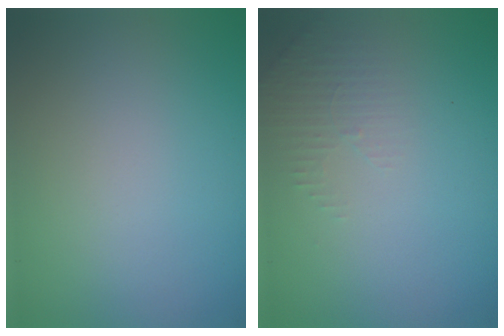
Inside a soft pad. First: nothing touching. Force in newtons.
{"total": 1.5, "press": 1.5, "slide": 0.4}